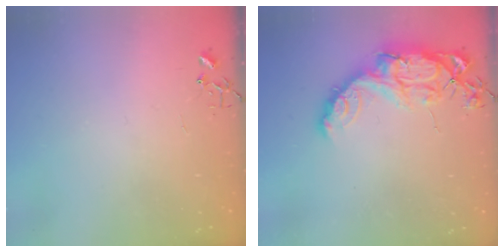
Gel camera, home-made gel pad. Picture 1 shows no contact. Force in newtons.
{"total": 15.5, "press": 15.4, "slide": 1.0}